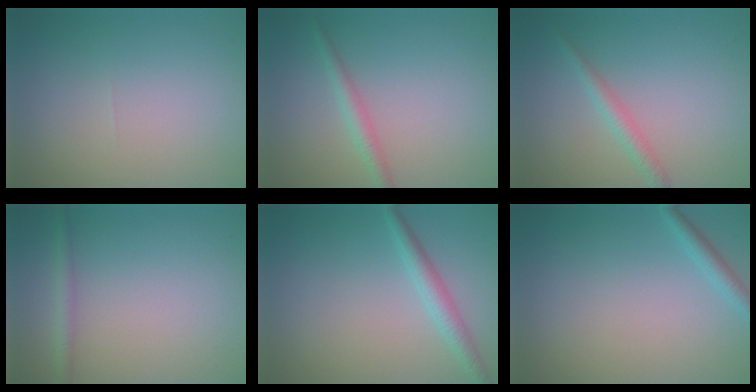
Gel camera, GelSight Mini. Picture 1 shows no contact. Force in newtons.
{"total": 1.7, "press": 1.7, "slide": 0.0}
{"total": 1.6, "press": 1.6, "slide": 0.0}
{"total": 1.5, "press": 1.5, "slide": 0.0}
{"total": 2.2, "press": 2.2, "slide": 0.0}
{"total": 1.4, "press": 1.4, "slide": 0.1}